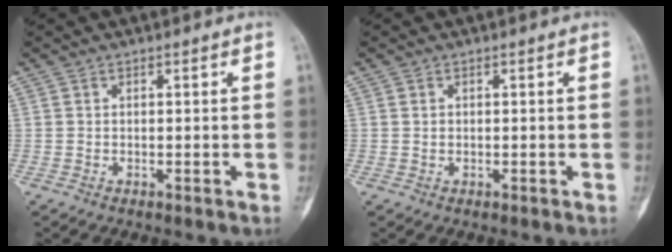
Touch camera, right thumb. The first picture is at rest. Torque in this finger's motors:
{"motor_torque": [0.11, -0.19, 0.18, 0.16, -0.07]}